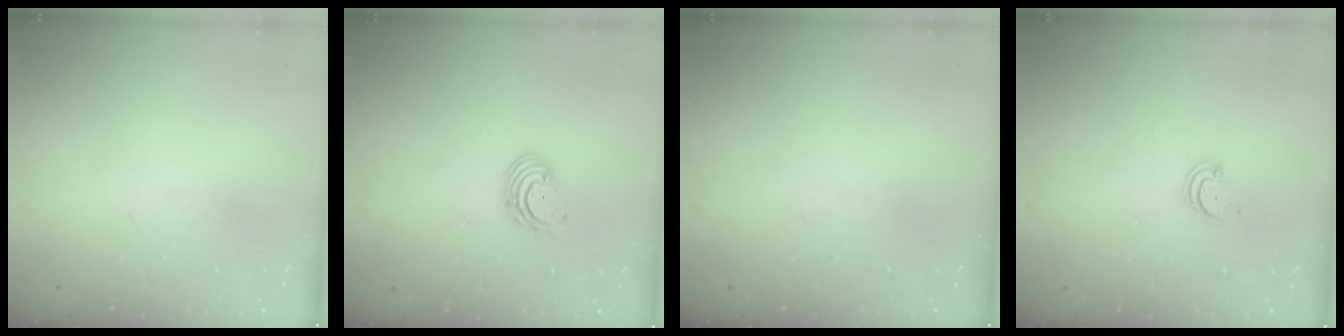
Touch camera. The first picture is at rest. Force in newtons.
{"total": 2.7, "press": 2.7, "slide": 0.3}
{"total": 0.0}
{"total": 1.9, "press": 1.9, "slide": 0.2}